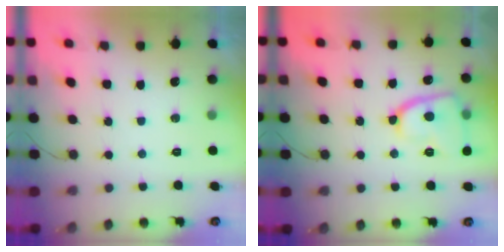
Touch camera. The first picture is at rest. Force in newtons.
{"total": 13.3, "press": 13.2, "slide": 1.5}